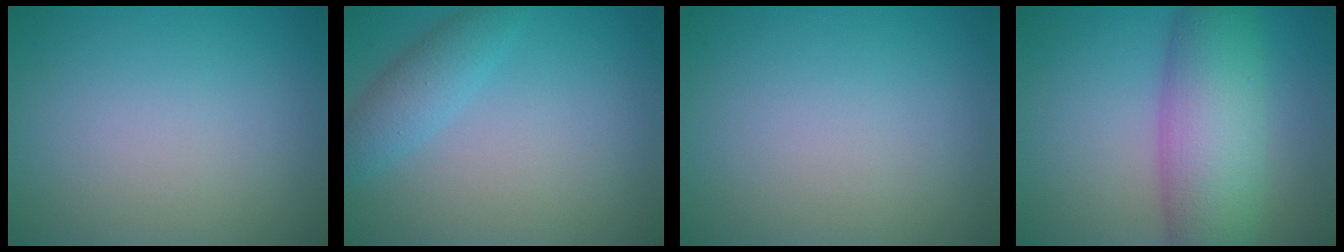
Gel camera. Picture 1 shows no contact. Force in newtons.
{"total": 2.7, "press": 2.7, "slide": 0.1}
{"total": 0.0}
{"total": 8.3, "press": 8.3, "slide": 0.1}